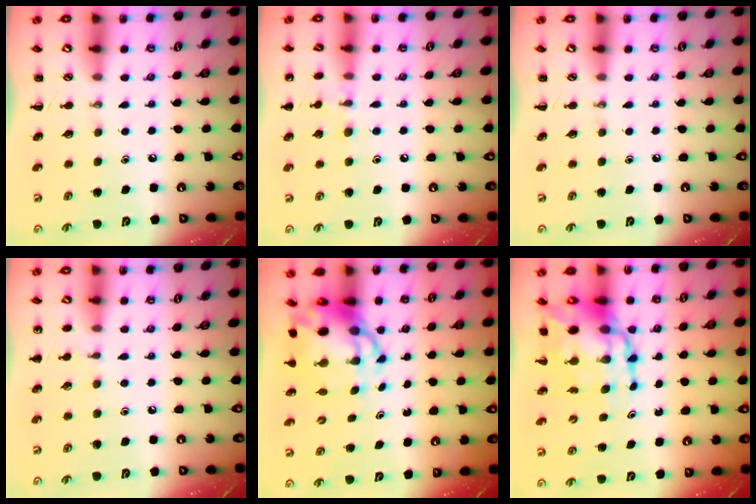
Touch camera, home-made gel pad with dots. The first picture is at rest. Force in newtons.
{"total": 7.8, "press": 7.6, "slide": 2.0}
{"total": 0.0}
{"total": 4.8, "press": 4.6, "slide": 1.4}
{"total": 9.3, "press": 8.9, "slide": 2.7}
{"total": 13.6, "press": 13.2, "slide": 3.5}